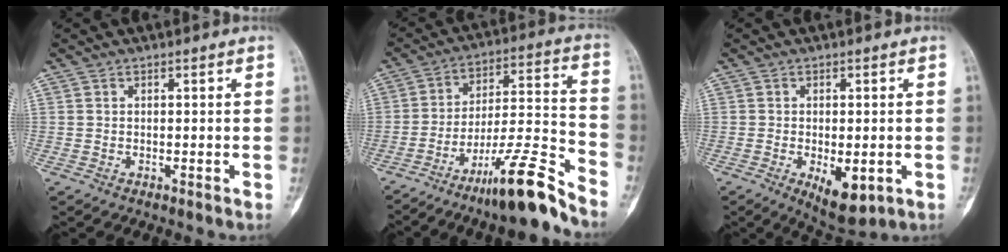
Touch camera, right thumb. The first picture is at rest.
{"total": 15.6, "force": [-11.7, 1.1, 10.3], "torque": [-0.166, 0.093, -0.193]}
{"total": 7.6, "force": [-2.2, 3.5, 6.3], "torque": [-0.086, -0.008, -0.022]}